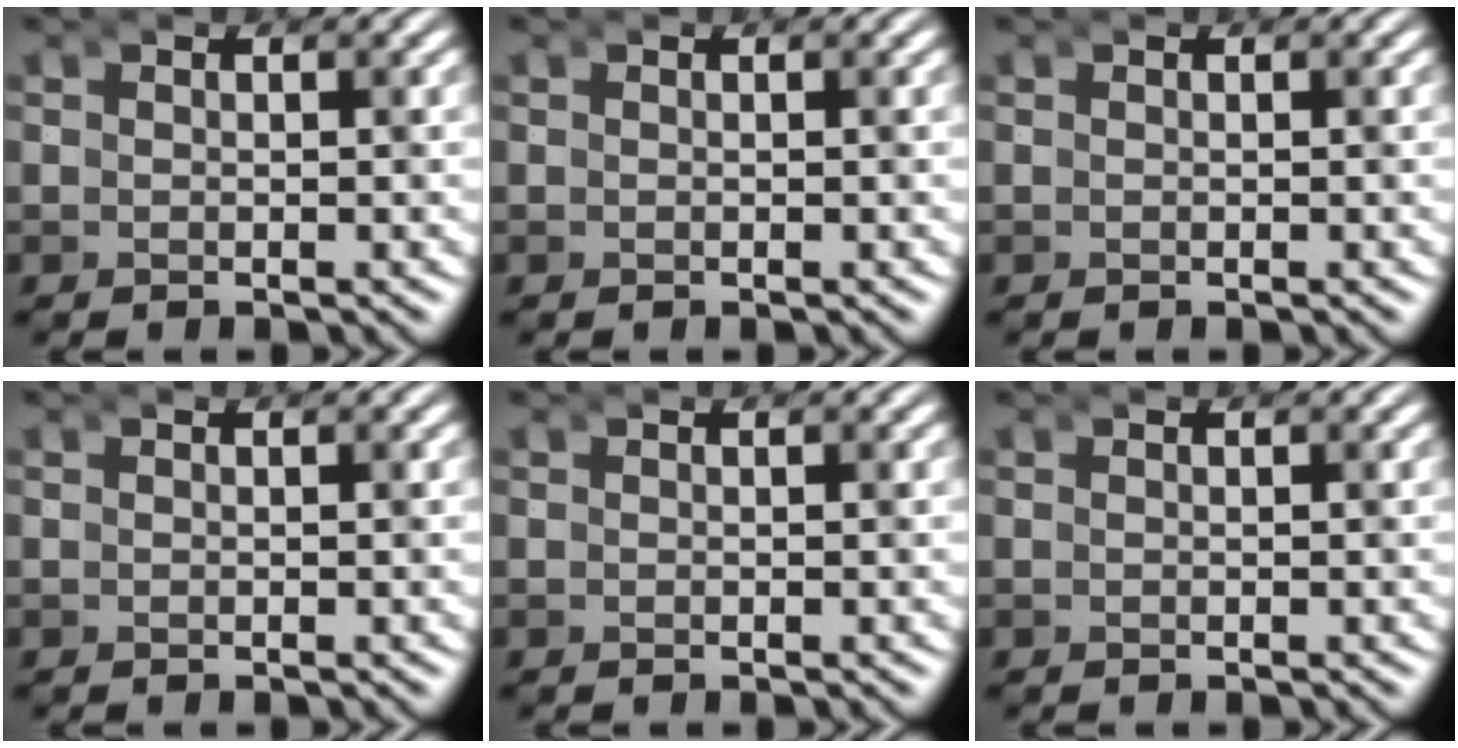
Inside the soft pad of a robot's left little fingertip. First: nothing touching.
{"total": 0.0}
{"total": 0.0}
{"total": 0.0}
{"total": 0.0}
{"total": 0.0}